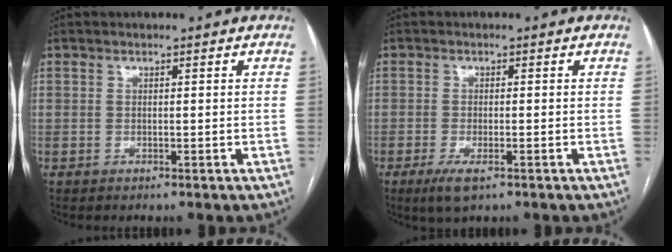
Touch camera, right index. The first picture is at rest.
{"total": 3.8, "force": [-2.2, 1.0, 3.0], "torque": [-0.061, -0.008, -0.034]}